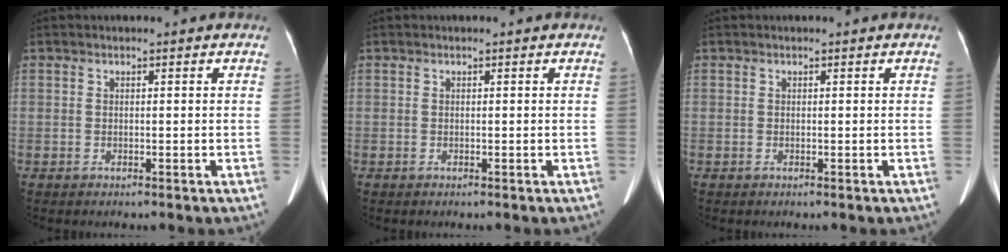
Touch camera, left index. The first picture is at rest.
{"total": 0.0}
{"total": 0.0}